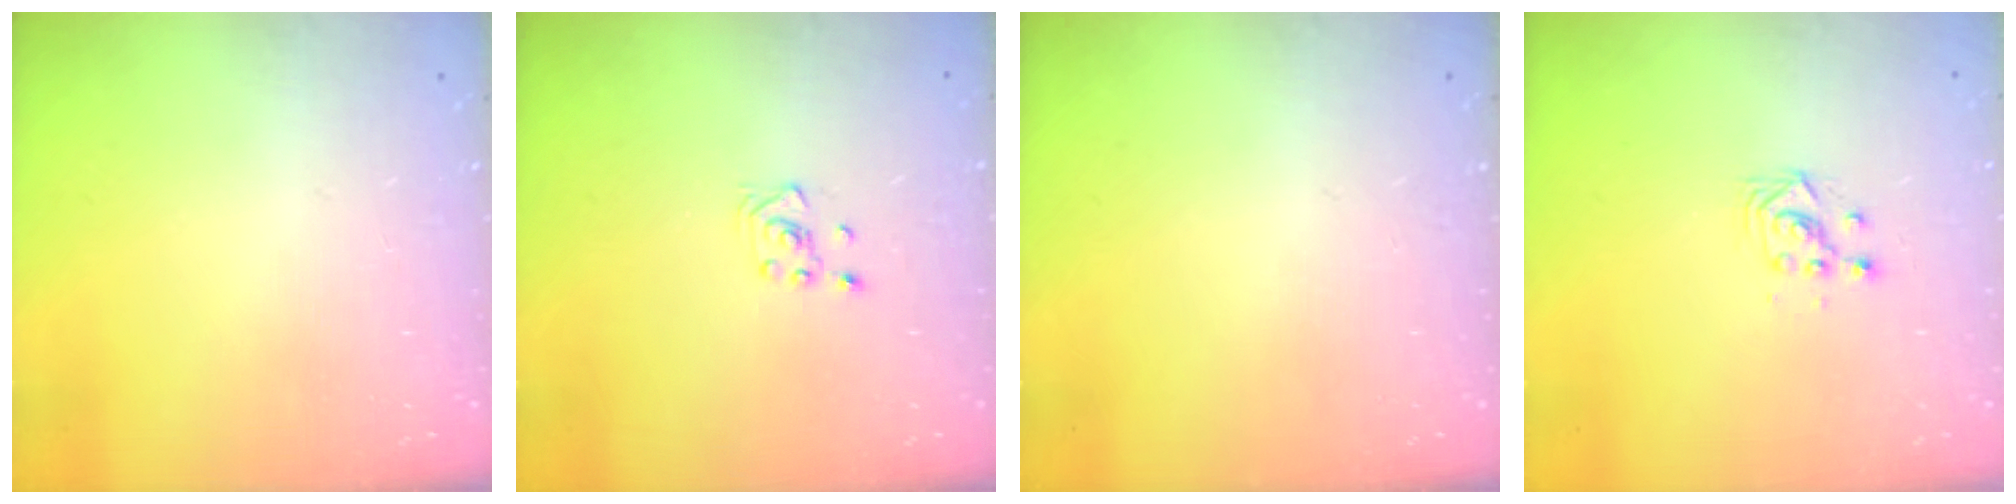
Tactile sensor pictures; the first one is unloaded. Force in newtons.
{"total": 2.8, "press": 2.6, "slide": 1.0}
{"total": 0.0}
{"total": 3.0, "press": 3.0, "slide": 0.2}